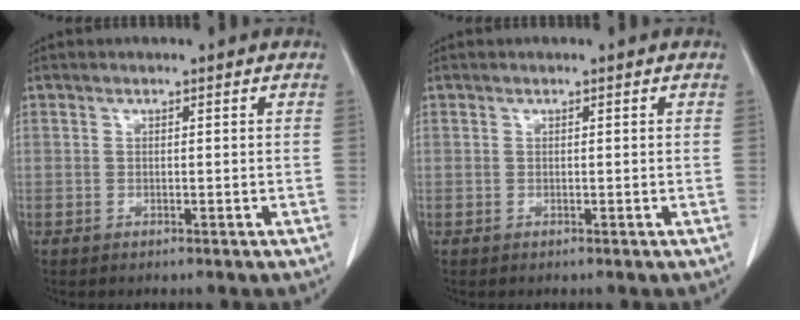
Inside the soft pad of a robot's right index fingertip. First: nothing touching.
{"total": 0.0}